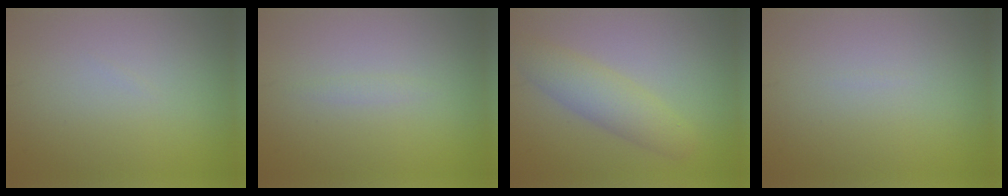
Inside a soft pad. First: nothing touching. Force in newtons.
{"total": 0.6, "press": 0.6, "slide": 0.0}
{"total": 4.0, "press": 4.0, "slide": 0.0}
{"total": 0.0}